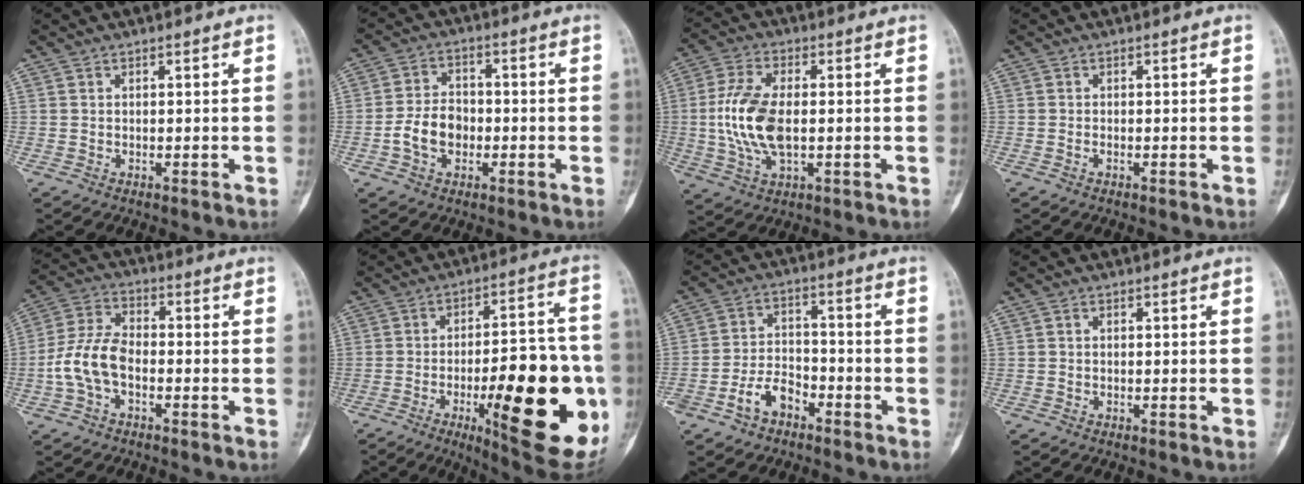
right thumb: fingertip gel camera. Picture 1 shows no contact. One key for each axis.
{"total": 7.5, "fx": -1.9, "fy": 5.4, "fz": 4.9, "tx": -0.077, "ty": 0.022, "tz": -0.040}
{"total": 12.1, "fx": -0.5, "fy": 6.1, "fz": 10.4, "tx": -0.222, "ty": 0.004, "tz": -0.008}
{"total": 0.0}
{"total": 9.3, "fx": -2.5, "fy": 5.4, "fz": 7.1, "tx": -0.151, "ty": 0.031, "tz": -0.056}
{"total": 26.8, "fx": -7.3, "fy": 8.6, "fz": 24.3, "tx": -0.284, "ty": 0.007, "tz": -0.086}
{"total": 7.6, "fx": -4.3, "fy": 4.9, "fz": 4.0, "tx": -0.063, "ty": 0.040, "tz": -0.076}
{"total": 0.0}